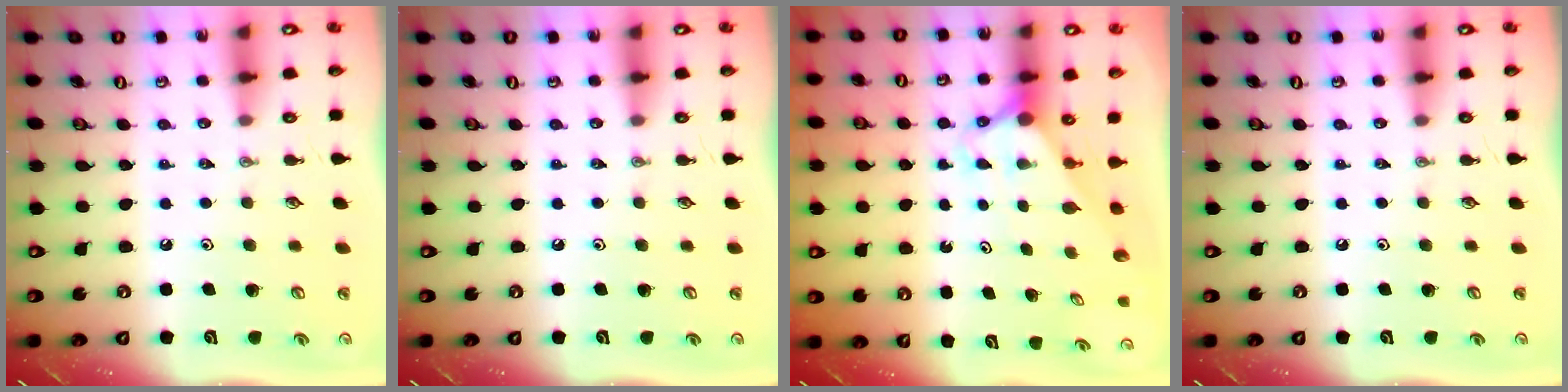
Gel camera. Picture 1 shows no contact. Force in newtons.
{"total": 0.0}
{"total": 2.8, "press": 2.8, "slide": 0.0}
{"total": 0.0}